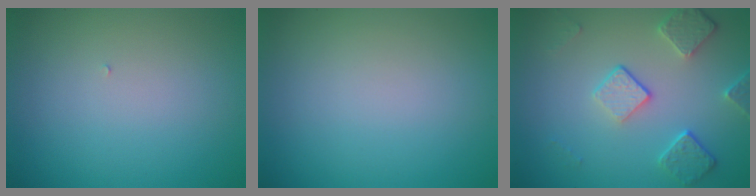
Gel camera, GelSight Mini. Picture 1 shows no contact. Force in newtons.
{"total": 0.0}
{"total": 4.1, "press": 3.2, "slide": 2.7}